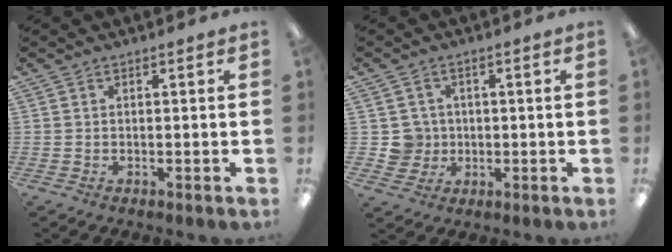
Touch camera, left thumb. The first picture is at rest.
{"total": 5.1, "force": [0.5, 5.0, 0.4], "torque": [-0.007, 0.005, 0.010]}